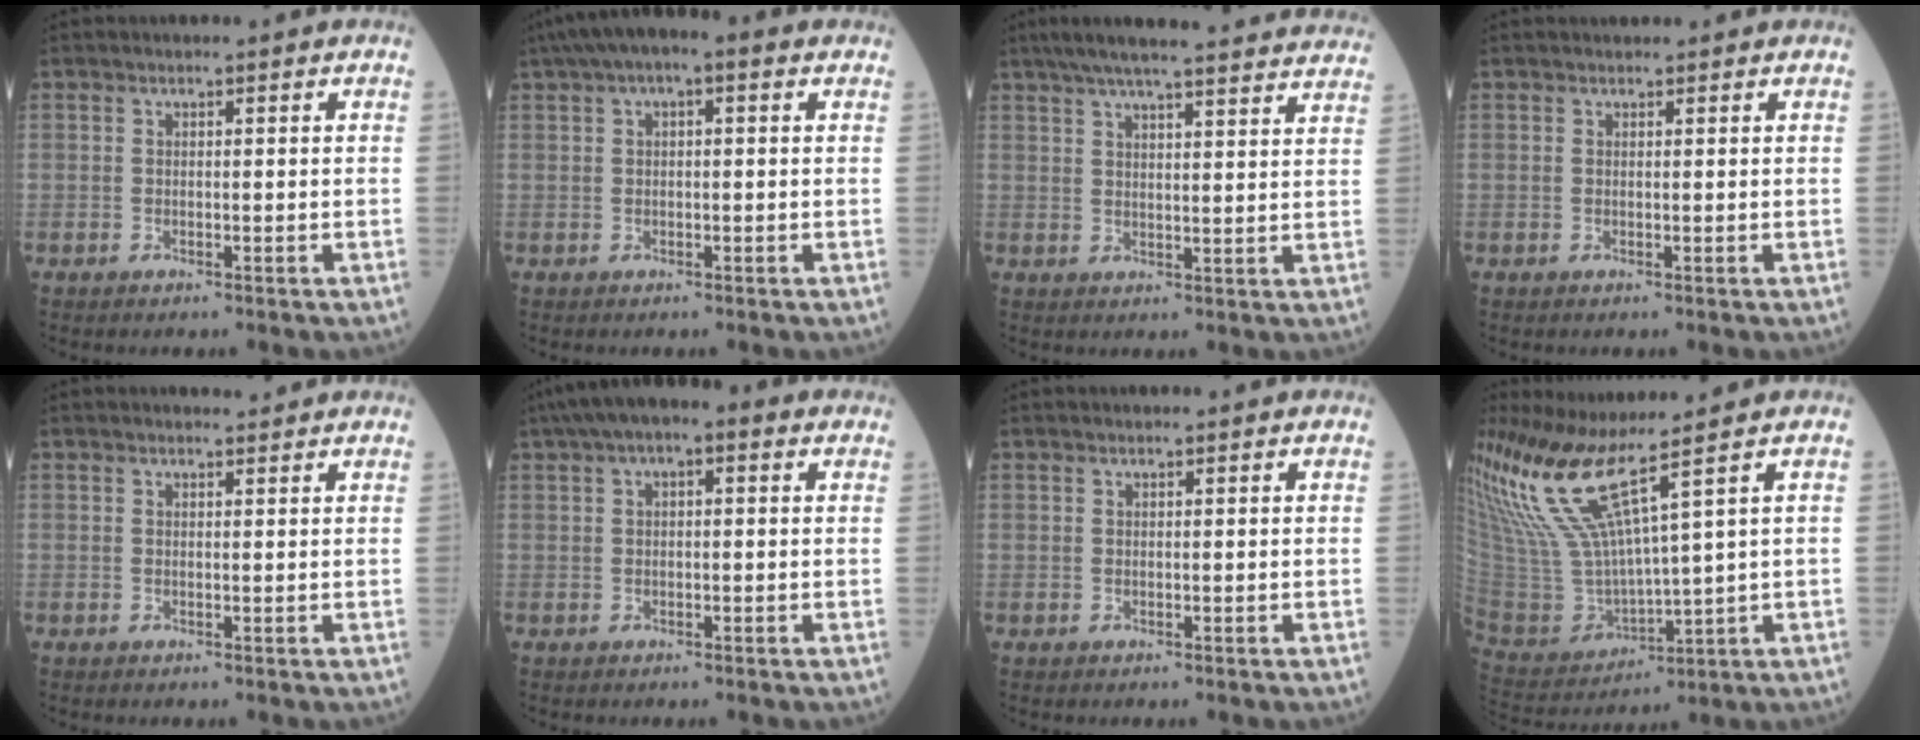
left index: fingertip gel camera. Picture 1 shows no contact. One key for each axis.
{"total": 7.0, "fx": 3.6, "fy": 2.4, "fz": 5.5, "tx": -0.100, "ty": 0.042, "tz": 0.051}
{"total": 24.7, "fx": 22.2, "fy": 1.7, "fz": 10.6, "tx": -0.164, "ty": 0.008, "tz": 0.279}
{"total": 1.2, "fx": 1.1, "fy": 0.3, "fz": 0.3, "tx": -0.008, "ty": 0.018, "tz": 0.017}
{"total": 1.8, "fx": 1.8, "fy": 0.2, "fz": 0.2, "tx": -0.005, "ty": 0.002, "tz": 0.023}
{"total": 7.8, "fx": 4.2, "fy": 2.9, "fz": 6.0, "tx": -0.108, "ty": 0.045, "tz": 0.061}
{"total": 0.6, "fx": 0.6, "fy": 0.2, "fz": 0.0, "tx": -0.010, "ty": 0.006, "tz": 0.010}
{"total": 13.7, "fx": 9.3, "fy": -1.1, "fz": 9.9, "tx": -0.221, "ty": -0.011, "tz": 0.195}